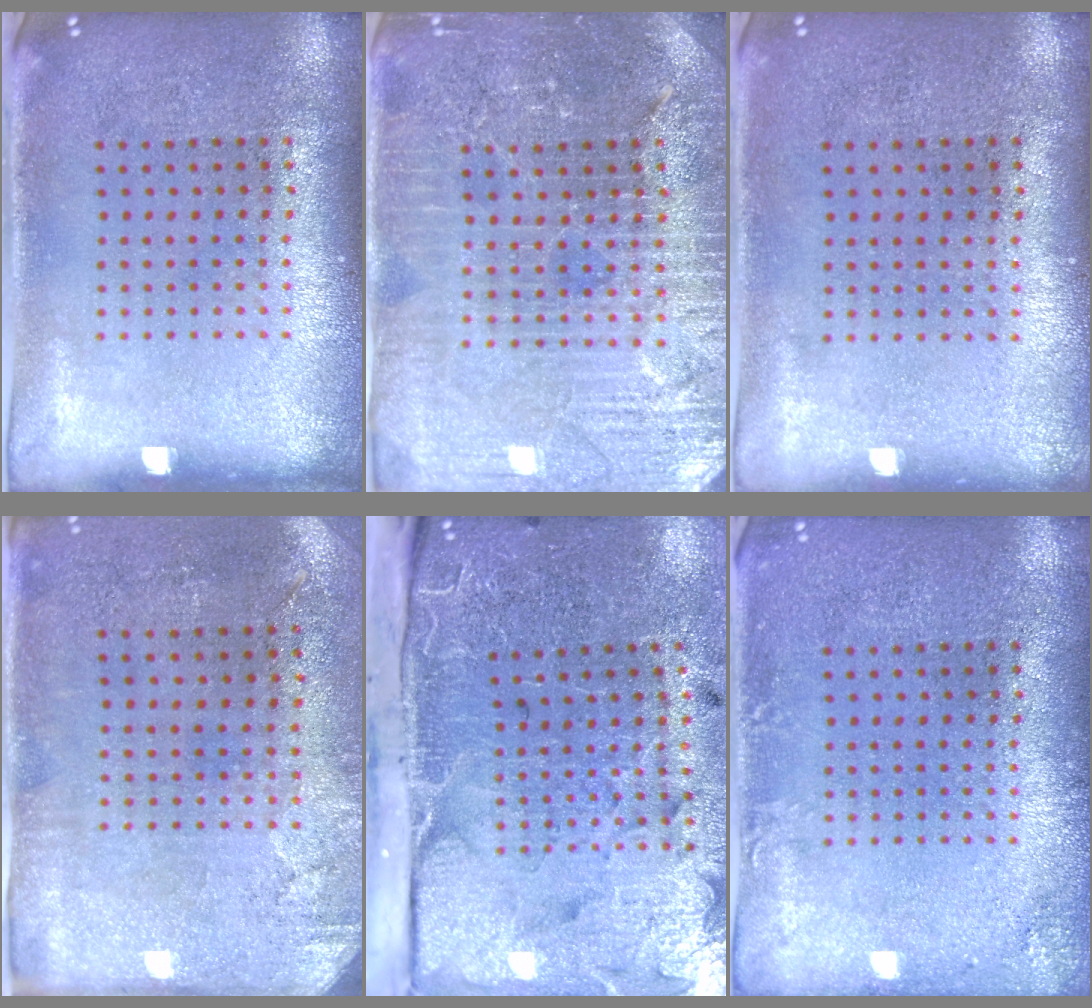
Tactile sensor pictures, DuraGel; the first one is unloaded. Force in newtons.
{"total": 4.3, "press": 4.1, "slide": 1.4}
{"total": 0.0}
{"total": 2.9, "press": 2.4, "slide": 1.7}
{"total": 5.0, "press": 3.9, "slide": 3.1}
{"total": 1.5, "press": 1.5, "slide": 0.1}